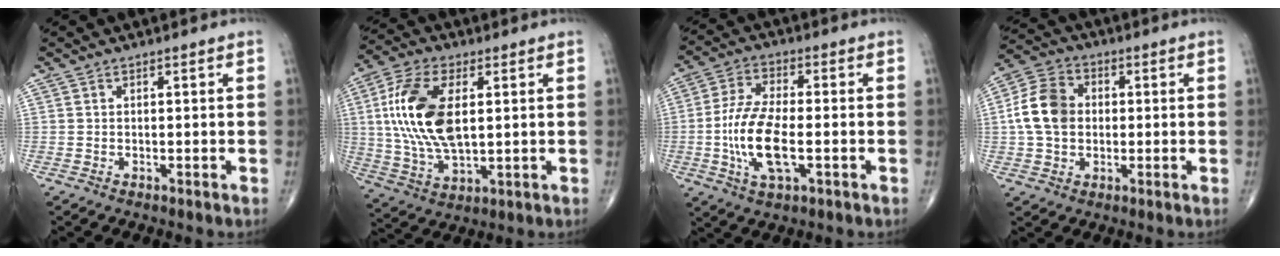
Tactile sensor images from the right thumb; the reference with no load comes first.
{"total": 16.5, "force": [2.8, 8.3, 14.0], "torque": [-0.284, -0.003, 0.055]}
{"total": 12.4, "force": [-2.3, 5.1, 11.0], "torque": [-0.230, 0.007, -0.044]}
{"total": 10.2, "force": [0.3, 7.9, 6.5], "torque": [-0.113, 0.020, -0.002]}